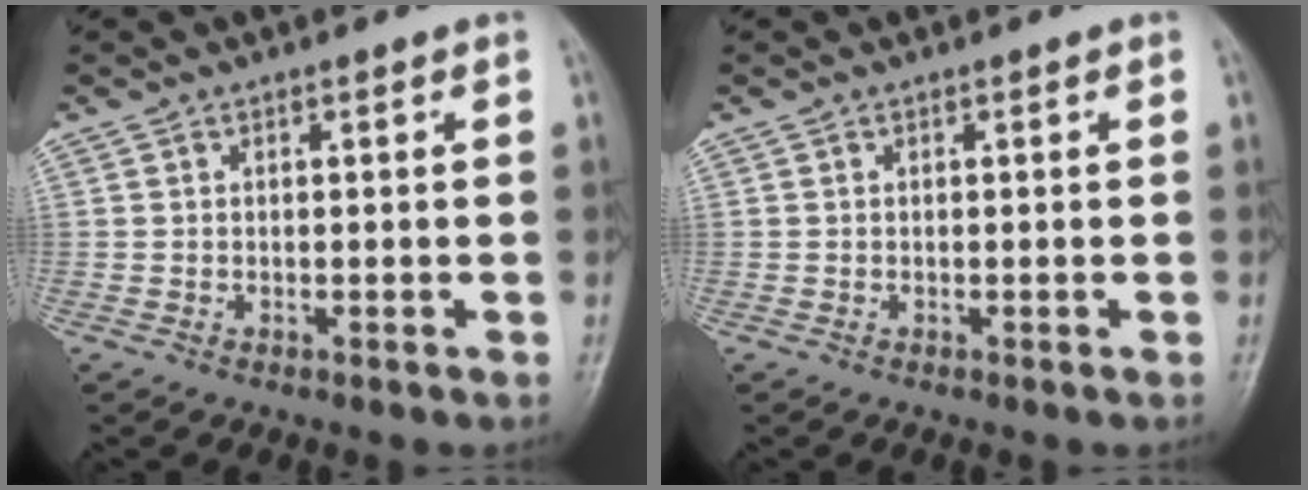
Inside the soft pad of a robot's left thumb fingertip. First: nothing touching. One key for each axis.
{"total": 0.0}